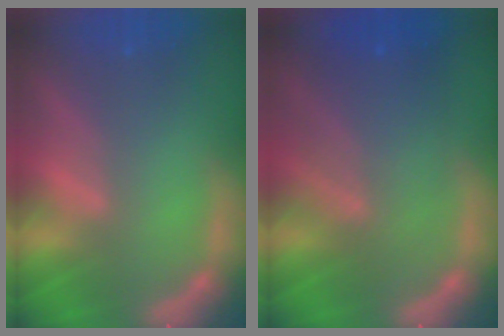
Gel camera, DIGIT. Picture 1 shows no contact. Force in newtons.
{"total": 7.5}